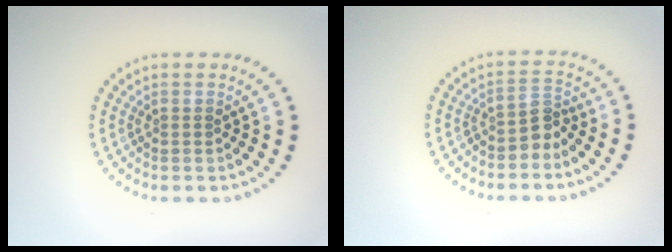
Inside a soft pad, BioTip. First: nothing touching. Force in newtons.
{"total": 2.2, "press": 1.5, "slide": 1.6}